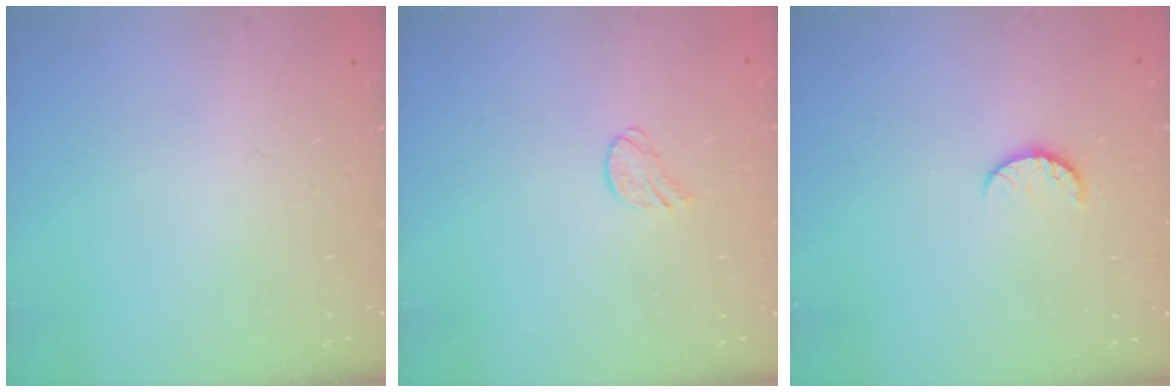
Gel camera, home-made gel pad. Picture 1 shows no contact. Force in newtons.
{"total": 6.0, "press": 6.0, "slide": 0.6}
{"total": 6.5, "press": 6.5, "slide": 0.7}